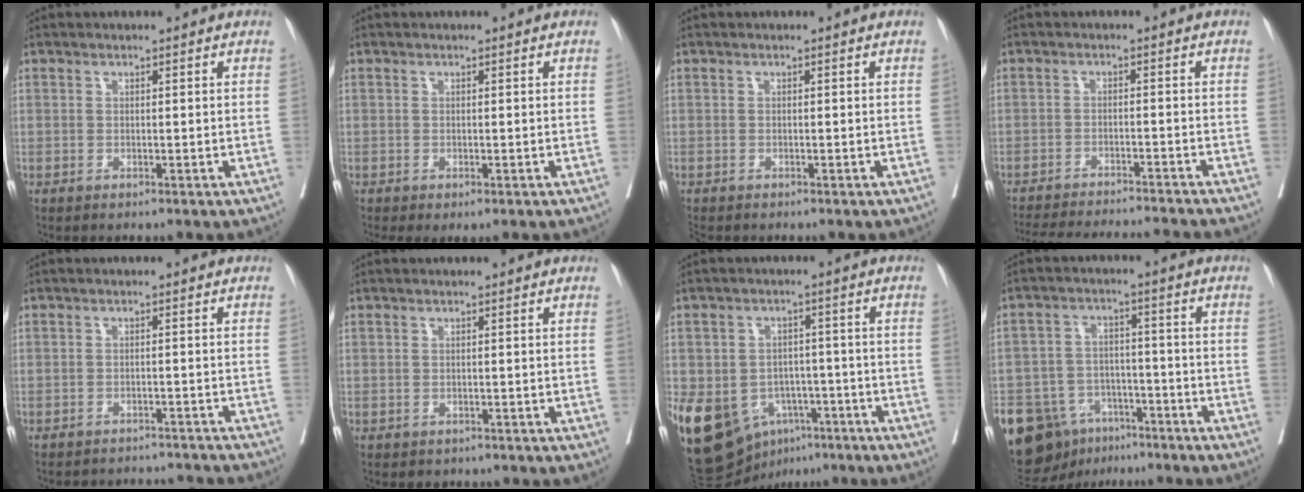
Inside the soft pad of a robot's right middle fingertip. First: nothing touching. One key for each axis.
{"total": 1.7, "fx": -1.1, "fy": 0.6, "fz": 1.1, "tx": -0.012, "ty": -0.007, "tz": -0.015}
{"total": 1.5, "fx": -1.3, "fy": 0.5, "fz": 0.4, "tx": -0.011, "ty": -0.004, "tz": -0.024}
{"total": 17.0, "fx": -15.9, "fy": 0.3, "fz": 5.9, "tx": -0.103, "ty": -0.027, "tz": -0.222}
{"total": 11.4, "fx": -10.9, "fy": 2.5, "fz": 2.3, "tx": -0.037, "ty": 0.010, "tz": -0.118}
{"total": 1.2, "fx": -0.9, "fy": 0.8, "fz": 0.1, "tx": -0.005, "ty": 0.001, "tz": -0.010}
{"total": 14.5, "fx": -6.9, "fy": 10.4, "fz": 7.3, "tx": -0.143, "ty": 0.012, "tz": -0.098}
{"total": 16.1, "fx": -10.1, "fy": 10.6, "fz": 6.8, "tx": -0.153, "ty": 0.017, "tz": -0.151}